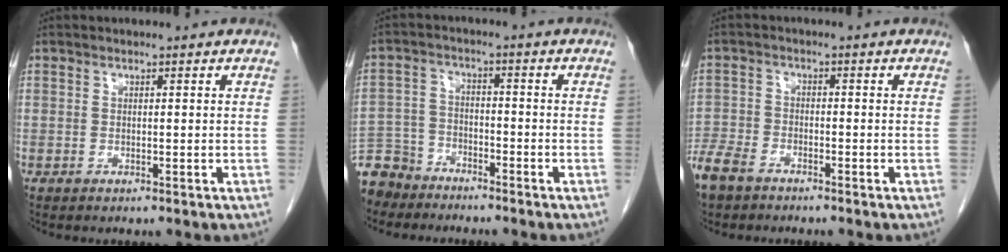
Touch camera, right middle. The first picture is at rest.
{"total": 8.0, "force": [-7.2, 3.5, 0.7], "torque": [-0.017, -0.002, -0.139]}
{"total": 5.8, "force": [-4.7, 2.6, 2.3], "torque": [-0.049, -0.005, -0.091]}